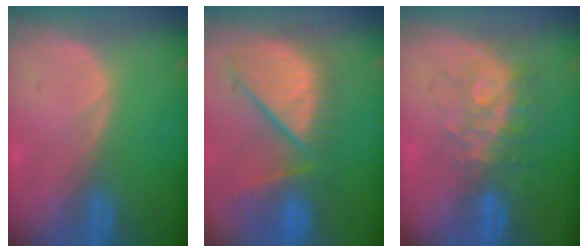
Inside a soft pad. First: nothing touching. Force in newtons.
{"total": 11.5, "press": 10.4, "slide": 5.0}
{"total": 8.4, "press": 7.1, "slide": 4.5}